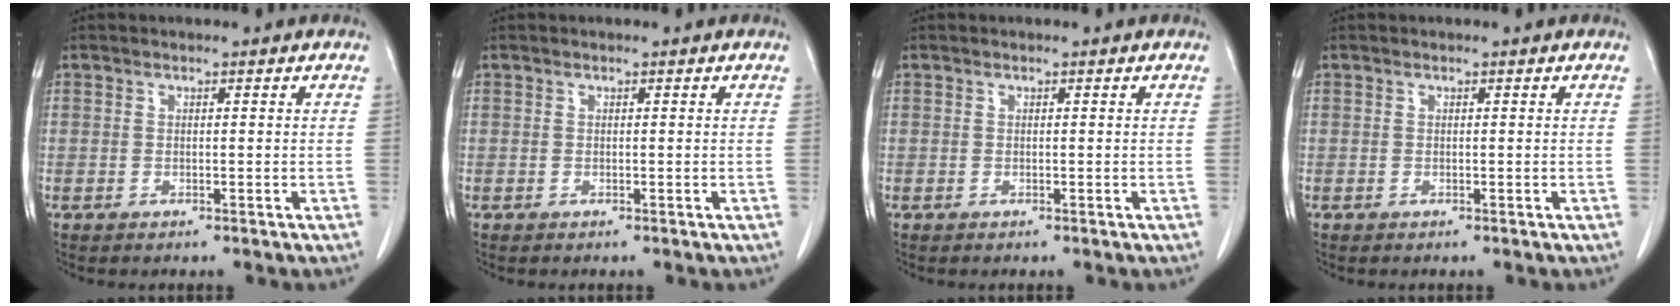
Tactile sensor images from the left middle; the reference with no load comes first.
{"total": 0.0}
{"total": 0.0}
{"total": 0.0}